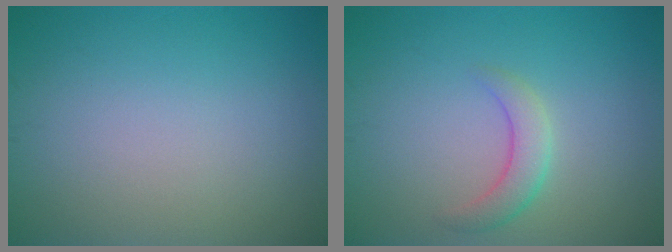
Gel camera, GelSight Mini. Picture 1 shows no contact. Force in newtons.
{"total": 2.4, "press": 2.4, "slide": 0.2}